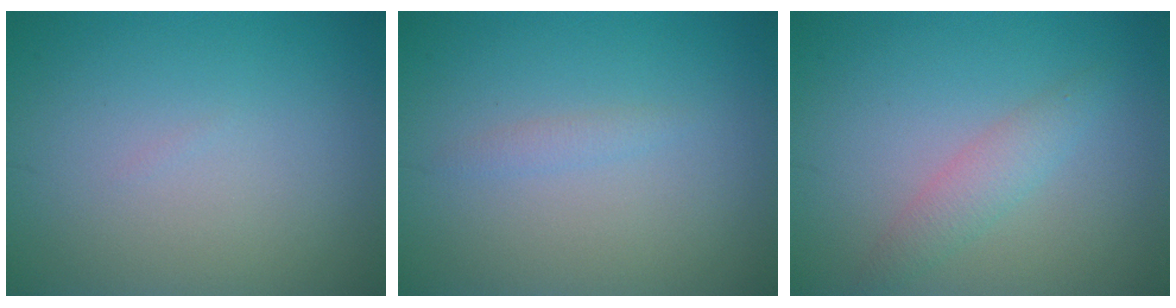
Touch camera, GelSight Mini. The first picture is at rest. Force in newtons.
{"total": 0.8, "press": 0.8, "slide": 0.0}
{"total": 2.1, "press": 2.1, "slide": 0.1}